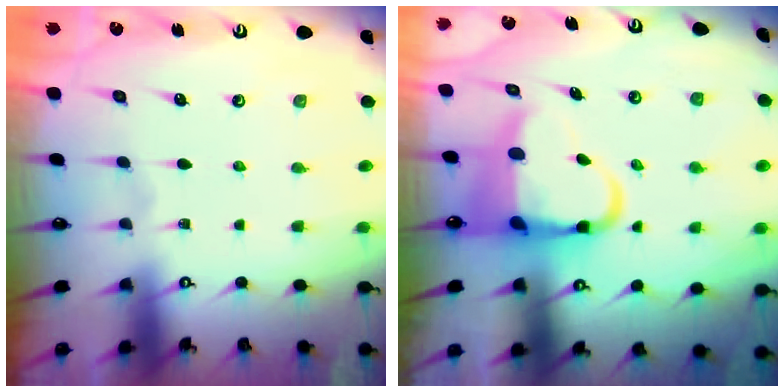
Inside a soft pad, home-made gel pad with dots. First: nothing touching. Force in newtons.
{"total": 9.3, "press": 9.2, "slide": 1.5}